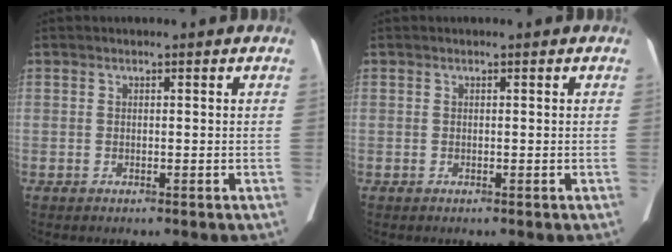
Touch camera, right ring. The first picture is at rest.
{"total": 0.0}